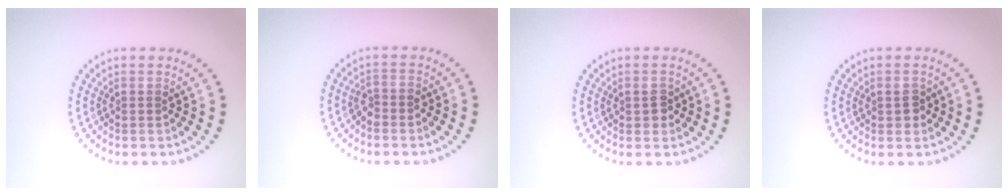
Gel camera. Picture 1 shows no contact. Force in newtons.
{"total": 1.3, "press": 1.0, "slide": 0.7}
{"total": 1.5, "press": 1.5, "slide": 0.2}
{"total": 1.5, "press": 1.5, "slide": 0.2}